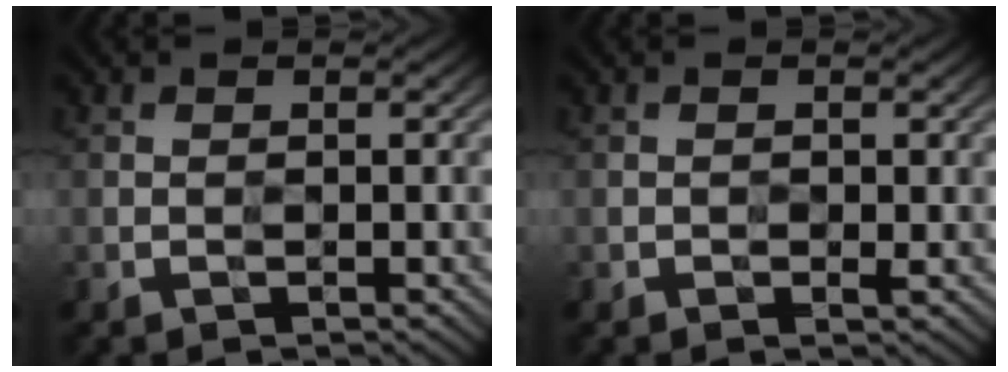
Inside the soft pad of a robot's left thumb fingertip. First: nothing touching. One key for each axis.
{"total": 0.8, "fx": -0.1, "fy": 0.5, "fz": 0.6, "tx": -0.006, "ty": 0.000, "tz": 0.002}